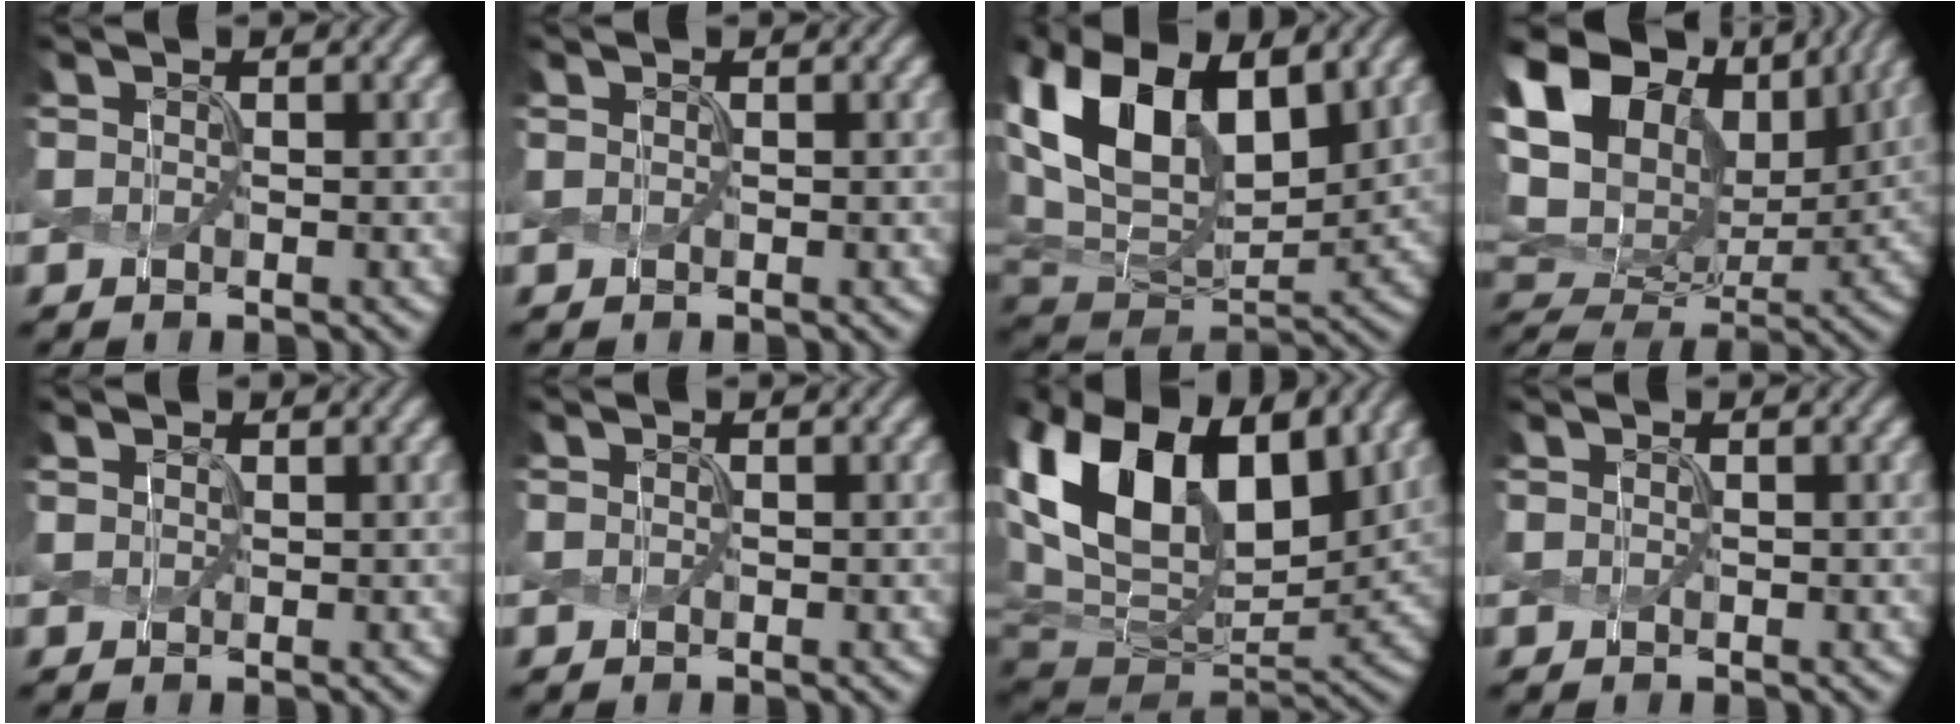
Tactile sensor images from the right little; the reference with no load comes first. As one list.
[{"total": 0.0}, {"total": 14.0, "force": [5.5, 8.2, 10.0], "torque": [-0.217, 0.005, 0.104]}, {"total": 15.8, "force": [6.1, 10.5, 10.1], "torque": [-0.219, 0.025, 0.104]}, {"total": 0.7, "force": [0.7, 0.3, 0.0], "torque": [0.000, 0.001, 0.013]}, {"total": 0.0}, {"total": 17.3, "force": [6.1, 10.3, 12.5], "torque": [-0.261, 0.019, 0.107]}, {"total": 0.0}]